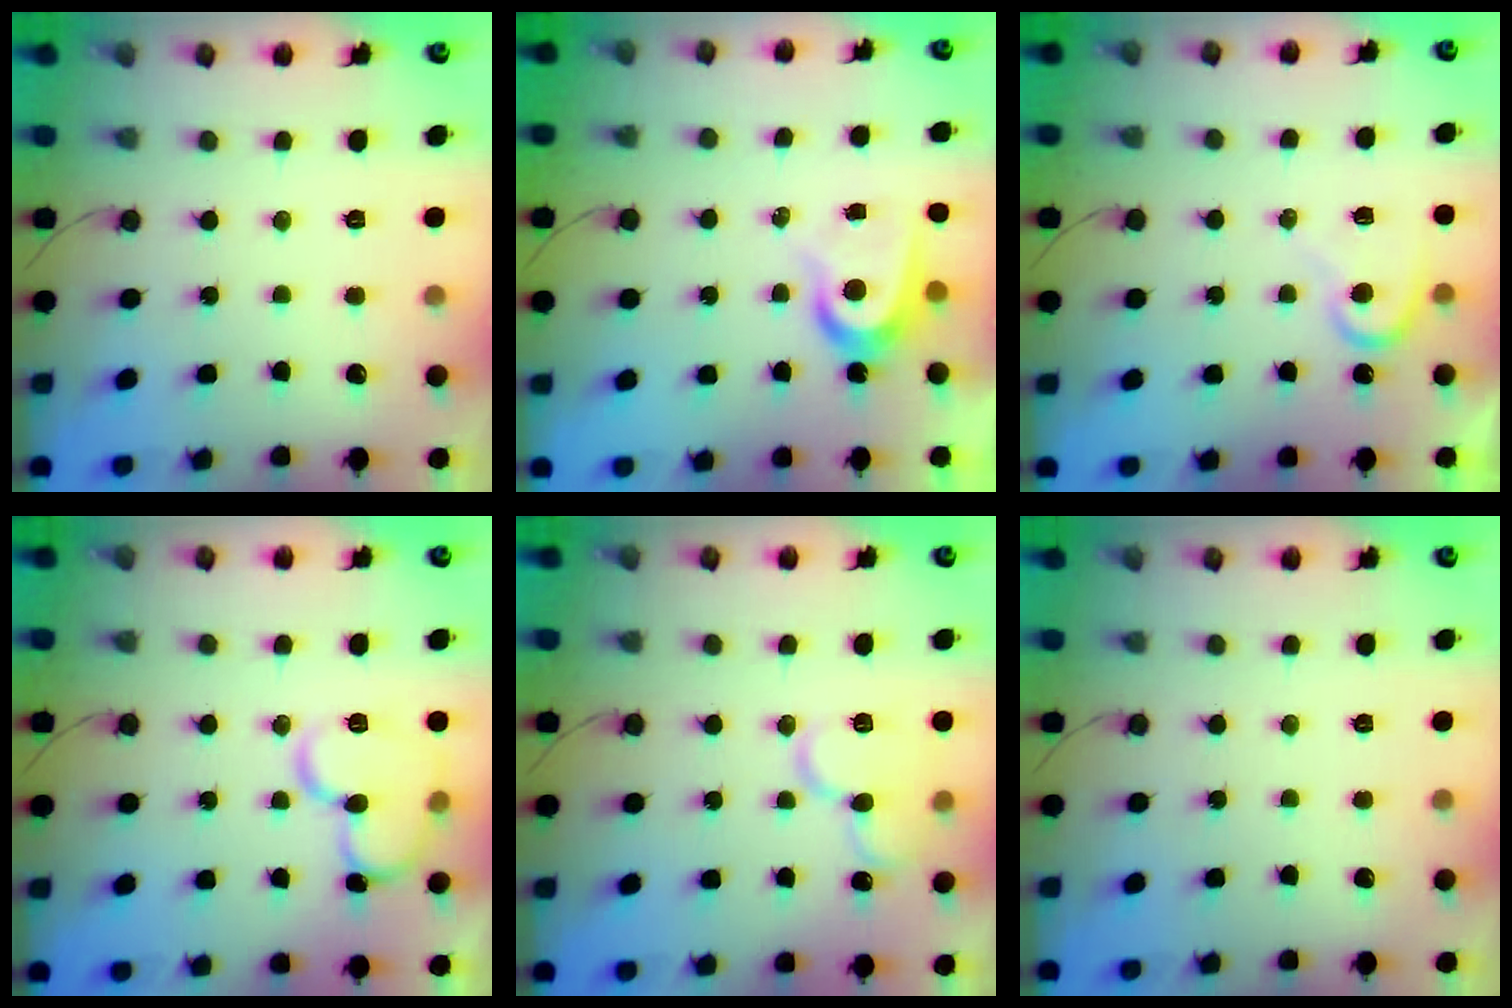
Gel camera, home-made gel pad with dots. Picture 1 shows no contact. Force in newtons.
{"total": 6.4, "press": 6.4, "slide": 0.4}
{"total": 7.5, "press": 7.5, "slide": 0.5}
{"total": 11.9, "press": 11.8, "slide": 1.9}
{"total": 12.4, "press": 12.3, "slide": 1.5}
{"total": 0.0}